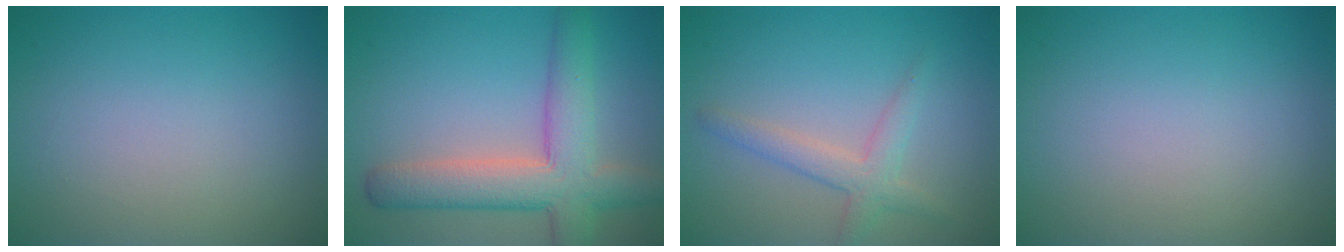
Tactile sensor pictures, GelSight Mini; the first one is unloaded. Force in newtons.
{"total": 7.1, "press": 7.1, "slide": 0.4}
{"total": 2.6, "press": 2.6, "slide": 0.1}
{"total": 0.0}